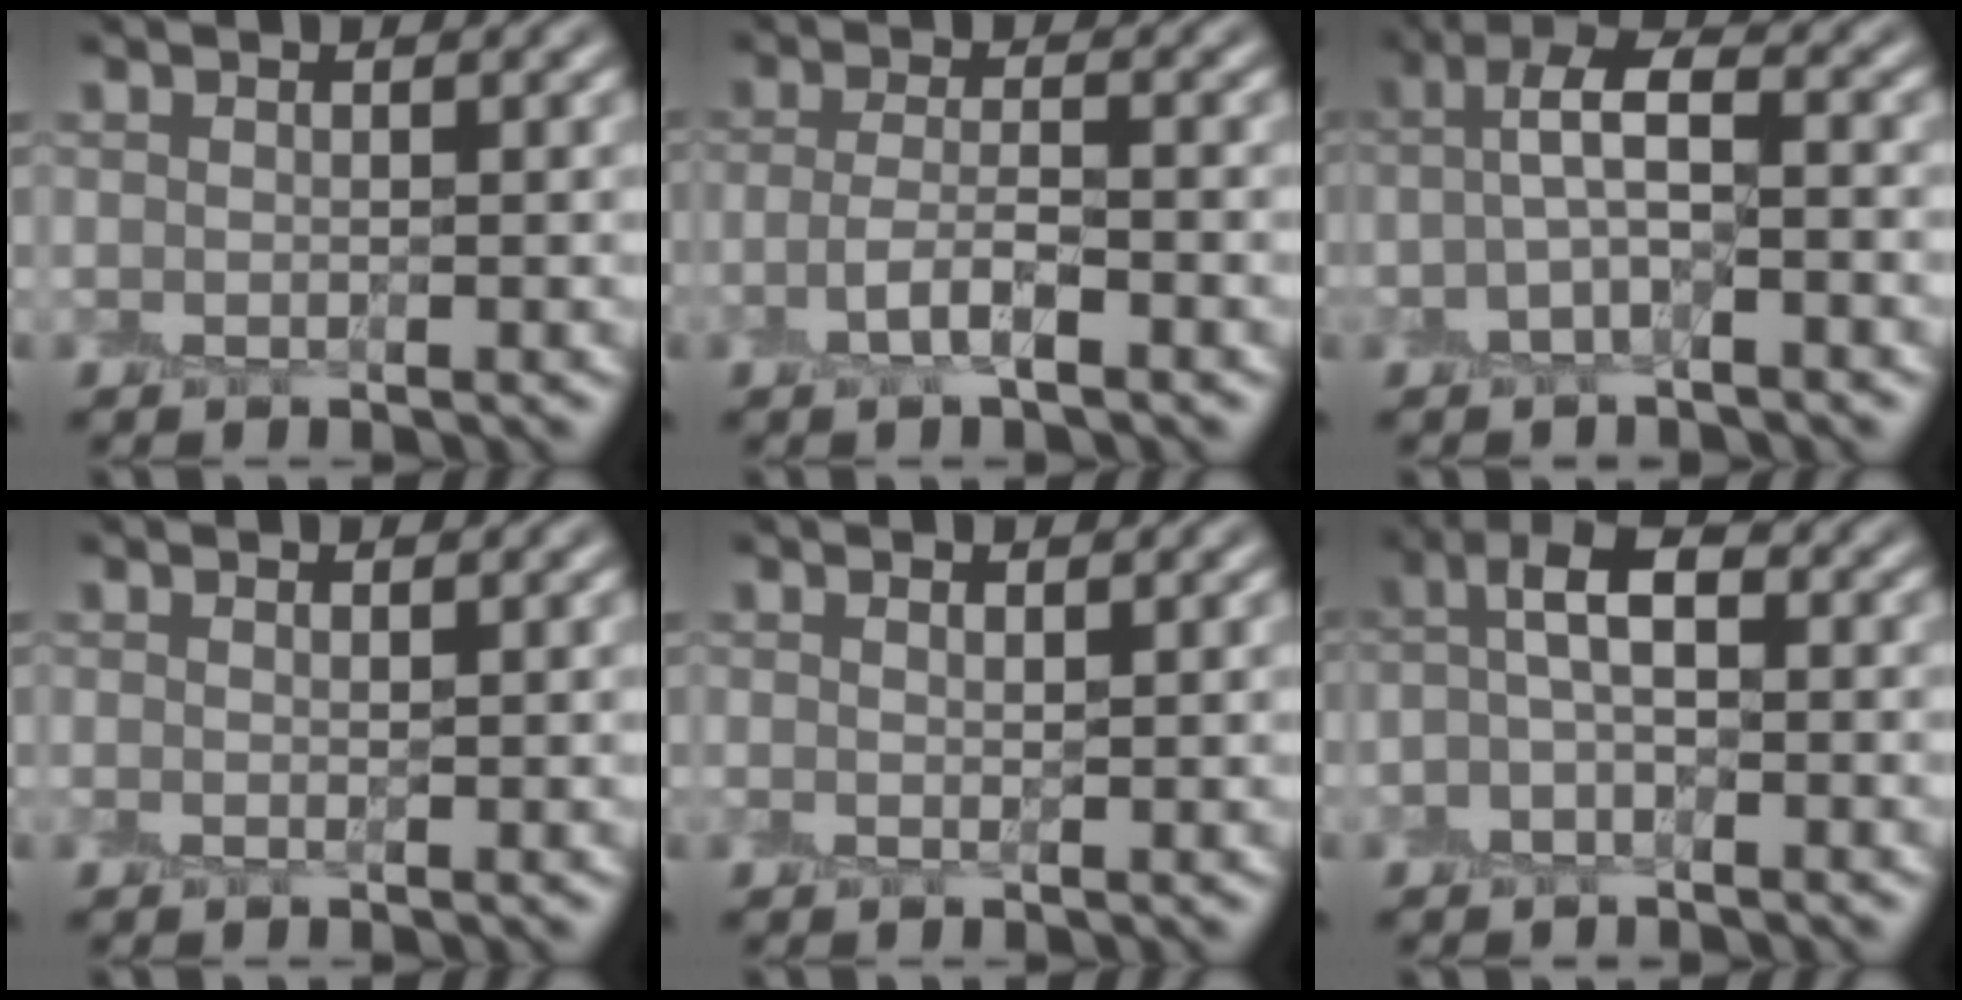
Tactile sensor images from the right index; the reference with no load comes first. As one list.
[{"total": 3.0, "force": [-1.1, 0.9, 2.6], "torque": [-0.056, 0.000, -0.026]}, {"total": 4.0, "force": [-0.2, 1.3, 3.8], "torque": [-0.075, 0.012, -0.009]}, {"total": 0.7, "force": [0.1, 0.0, 0.7], "torque": [-0.013, -0.002, -0.001]}, {"total": 0.9, "force": [0.3, 0.1, 0.9], "torque": [-0.017, -0.002, 0.003]}, {"total": 3.8, "force": [-0.1, 1.8, 3.3], "torque": [-0.060, 0.012, -0.008]}]